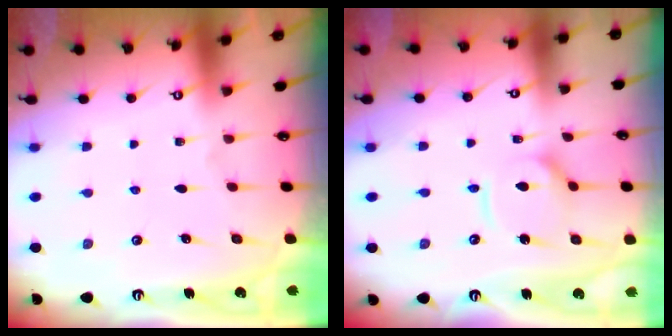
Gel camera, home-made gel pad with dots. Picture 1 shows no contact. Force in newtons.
{"total": 10.2, "press": 10.2, "slide": 1.2}